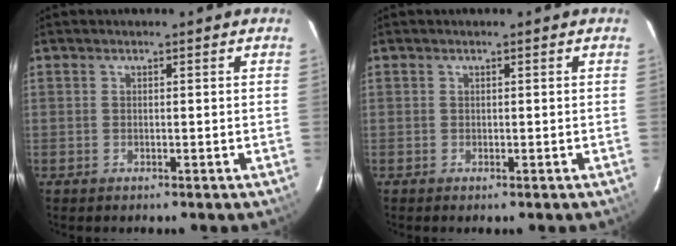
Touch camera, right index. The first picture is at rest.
{"total": 0.0}